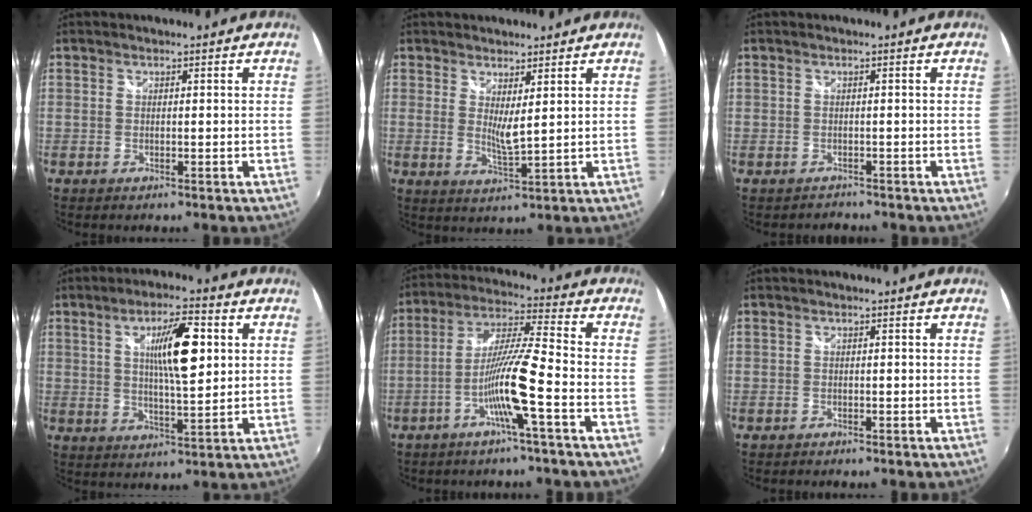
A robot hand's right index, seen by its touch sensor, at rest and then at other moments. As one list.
[{"total": 3.7, "force": [1.7, 0.5, 3.2], "torque": [-0.058, -0.012, 0.027]}, {"total": 1.8, "force": [-0.7, -1.2, -1.1], "torque": [0.024, -0.001, -0.007]}, {"total": 9.8, "force": [3.3, 0.9, 9.2], "torque": [-0.143, 0.000, 0.057]}, {"total": 10.7, "force": [-4.7, -0.8, 9.6], "torque": [-0.193, 0.003, -0.092]}, {"total": 1.7, "force": [-0.5, -1.5, -0.6], "torque": [0.011, -0.008, -0.006]}]